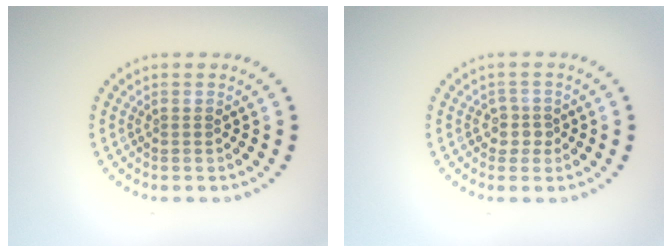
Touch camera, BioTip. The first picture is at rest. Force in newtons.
{"total": 1.7, "press": 1.3, "slide": 1.0}